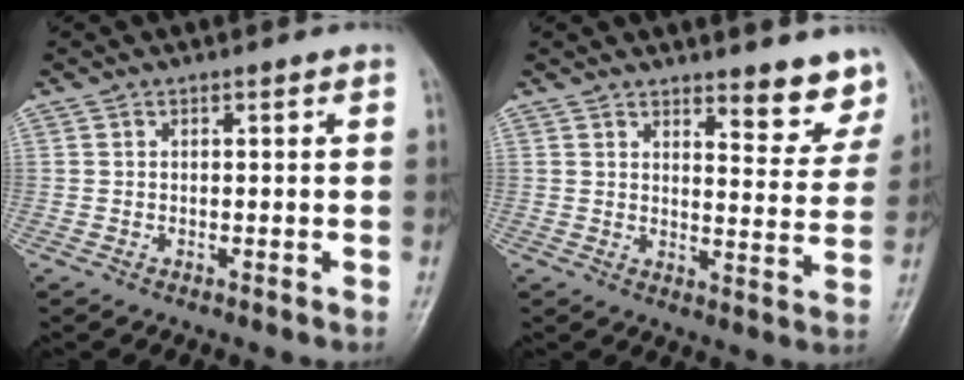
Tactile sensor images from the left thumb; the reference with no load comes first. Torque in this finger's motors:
{"motor_torque": [0.13, 0.08, -0.15, -0.30, 0.06]}